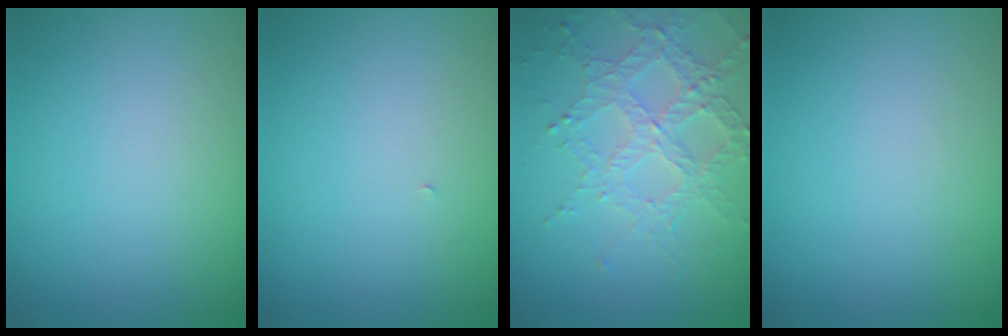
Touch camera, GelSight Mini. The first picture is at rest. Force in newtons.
{"total": 0.0}
{"total": 4.3, "press": 3.1, "slide": 2.9}
{"total": 0.0}